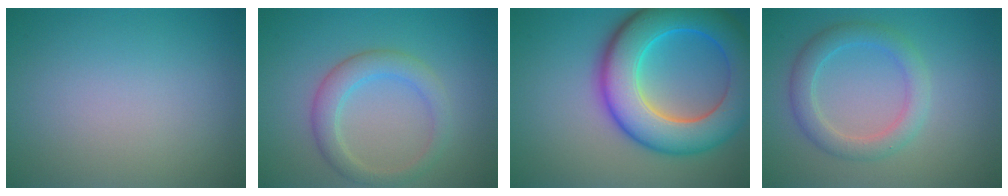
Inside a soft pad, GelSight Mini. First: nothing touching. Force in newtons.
{"total": 3.2, "press": 3.2, "slide": 0.3}
{"total": 10.8, "press": 10.8, "slide": 0.2}
{"total": 3.2, "press": 3.2, "slide": 0.1}